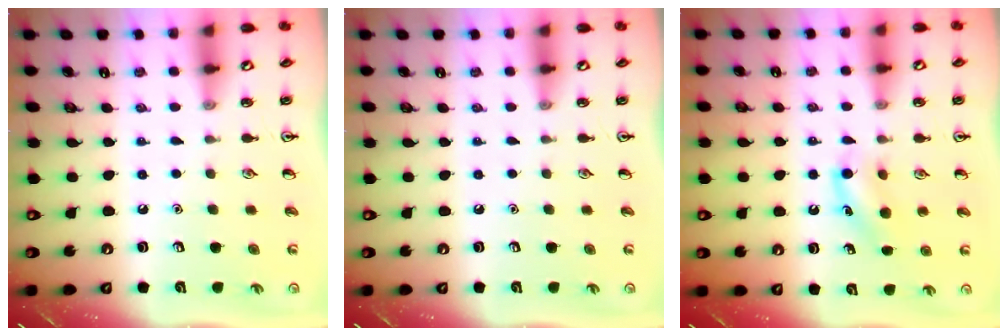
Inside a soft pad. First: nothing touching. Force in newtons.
{"total": 0.0}
{"total": 8.2, "press": 8.0, "slide": 1.8}